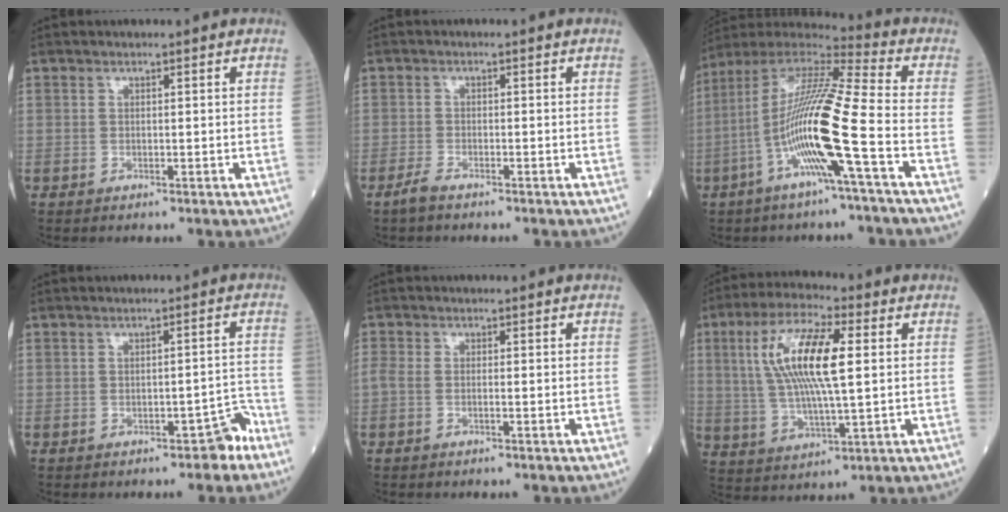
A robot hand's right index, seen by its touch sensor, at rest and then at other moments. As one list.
[{"total": 2.1, "force": [-1.7, 0.5, 1.0], "torque": [-0.033, -0.003, -0.031]}, {"total": 16.7, "force": [-4.9, -0.5, 16.0], "torque": [-0.316, 0.002, -0.105]}, {"total": 3.3, "force": [-2.3, 1.2, 2.0], "torque": [-0.017, 0.016, -0.029]}, {"total": 1.7, "force": [-0.6, 0.6, 1.5], "torque": [-0.042, 0.008, -0.012]}, {"total": 13.6, "force": [2.7, 2.7, 13.0], "torque": [-0.265, 0.014, 0.048]}]